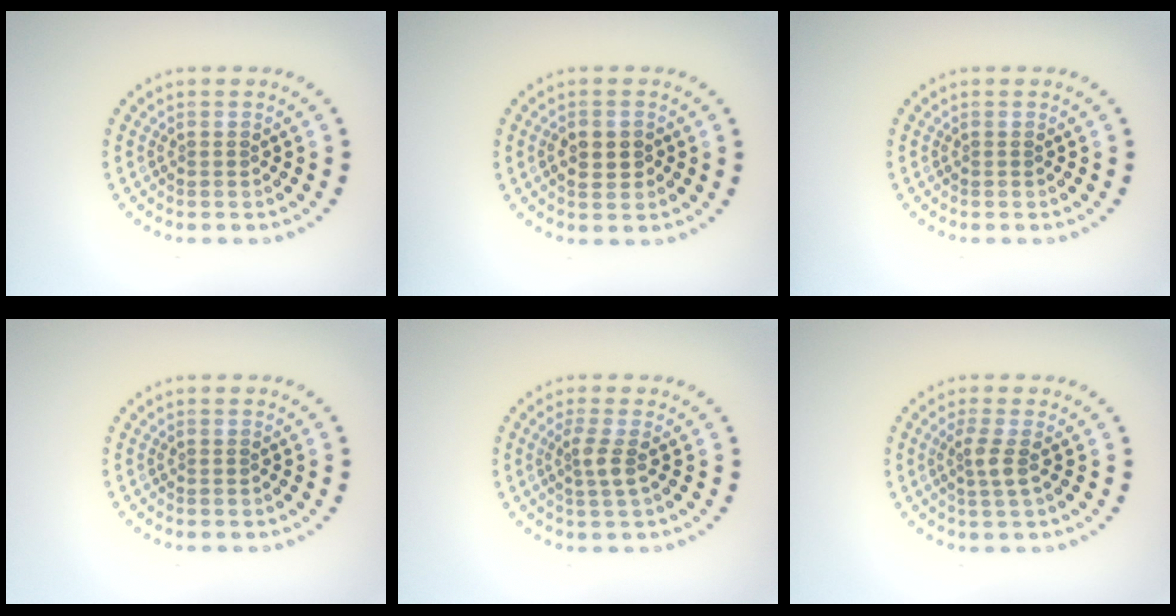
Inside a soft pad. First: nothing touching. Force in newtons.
{"total": 2.5, "press": 2.5, "slide": 0.2}
{"total": 0.0}
{"total": 0.0}
{"total": 1.8, "press": 1.4, "slide": 1.2}
{"total": 1.9, "press": 1.5, "slide": 1.1}